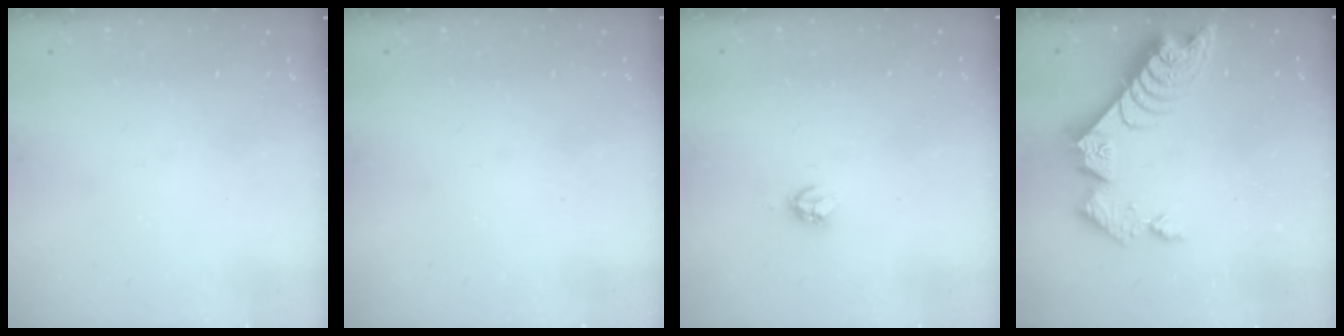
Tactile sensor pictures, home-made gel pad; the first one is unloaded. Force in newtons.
{"total": 0.0}
{"total": 3.7, "press": 3.7, "slide": 0.3}
{"total": 10.6, "press": 10.5, "slide": 0.9}